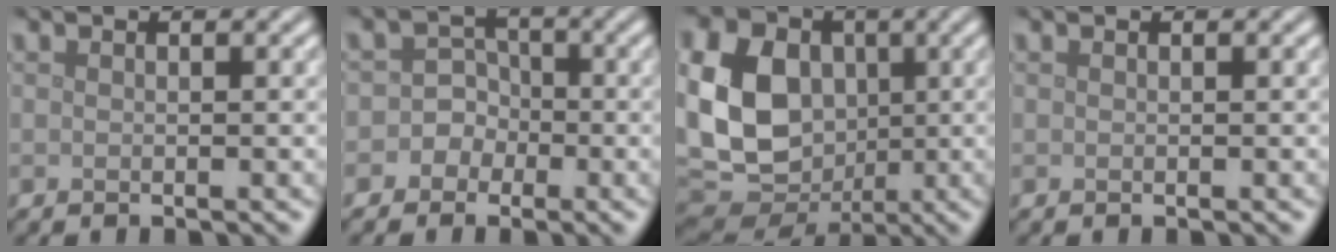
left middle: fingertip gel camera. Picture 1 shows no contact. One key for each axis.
{"total": 4.2, "fx": -1.3, "fy": 3.9, "fz": 0.6, "tx": 0.023, "ty": 0.020, "tz": -0.044}
{"total": 14.9, "fx": 0.7, "fy": 11.9, "fz": 9.0, "tx": -0.199, "ty": -0.005, "tz": 0.006}
{"total": 0.0}